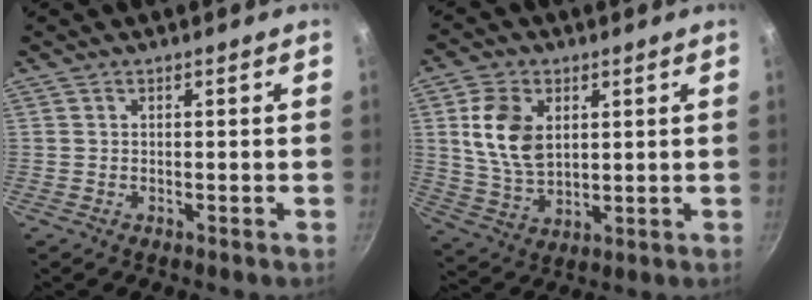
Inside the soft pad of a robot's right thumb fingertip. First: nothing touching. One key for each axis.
{"total": 10.8, "fx": 2.9, "fy": 7.3, "fz": 7.4, "tx": -0.125, "ty": -0.017, "tz": 0.062}